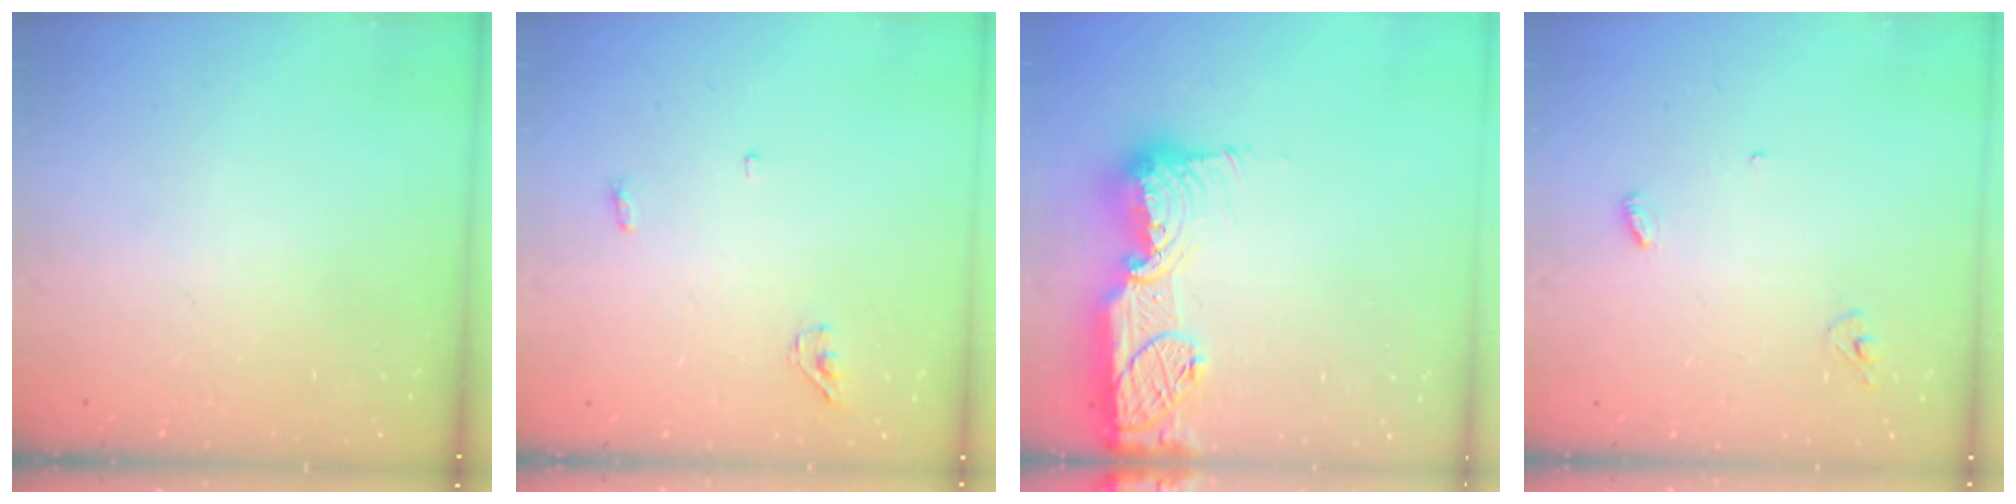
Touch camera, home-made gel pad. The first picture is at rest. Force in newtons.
{"total": 3.4, "press": 3.3, "slide": 1.0}
{"total": 17.3, "press": 17.2, "slide": 1.5}
{"total": 3.7, "press": 3.6, "slide": 0.3}